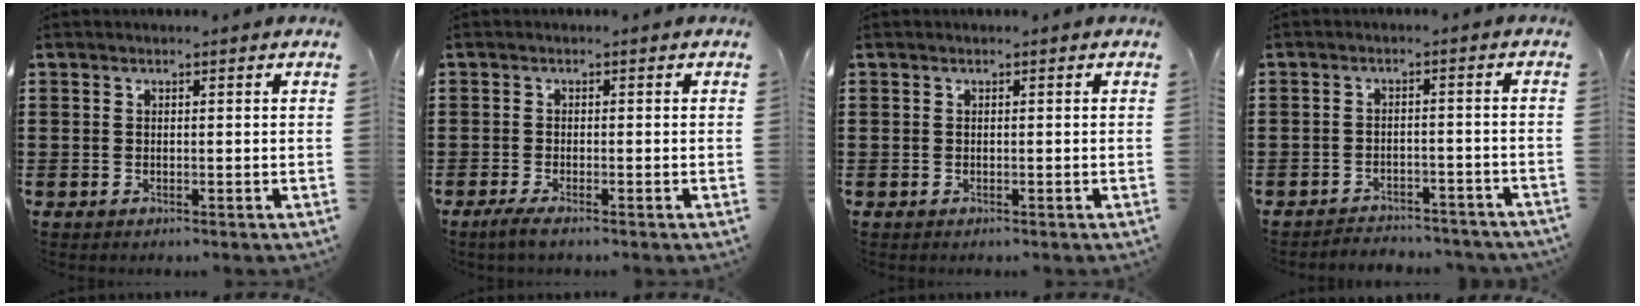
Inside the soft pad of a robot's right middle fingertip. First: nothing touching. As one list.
[{"total": 1.6, "force": [-0.9, 0.1, 1.3], "torque": [-0.028, -0.006, -0.019]}, {"total": 0.0}, {"total": 2.9, "force": [-2.9, 0.4, 0.0], "torque": [-0.008, 0.002, -0.063]}]